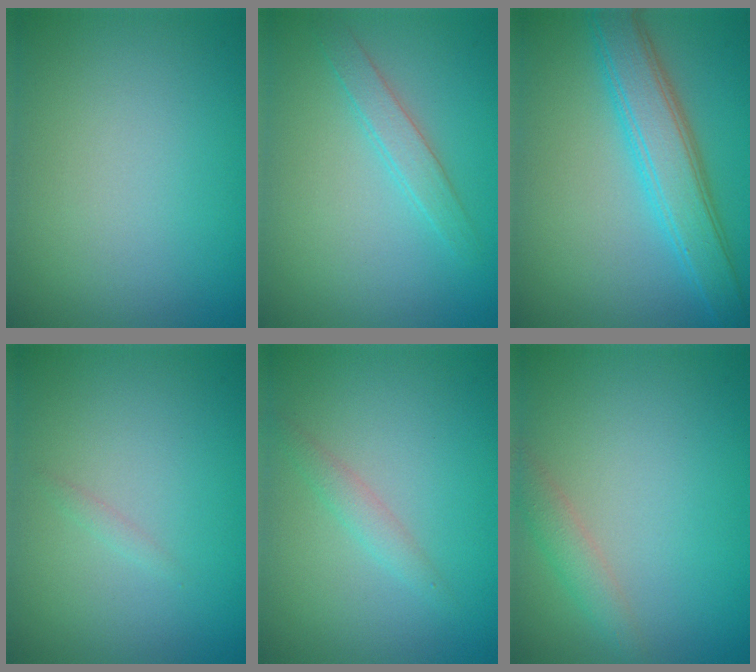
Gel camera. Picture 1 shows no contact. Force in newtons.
{"total": 2.0, "press": 2.0, "slide": 0.1}
{"total": 5.2, "press": 5.2, "slide": 0.3}
{"total": 0.5, "press": 0.5, "slide": 0.0}
{"total": 1.4, "press": 1.4, "slide": 0.1}
{"total": 1.9, "press": 1.9, "slide": 0.0}